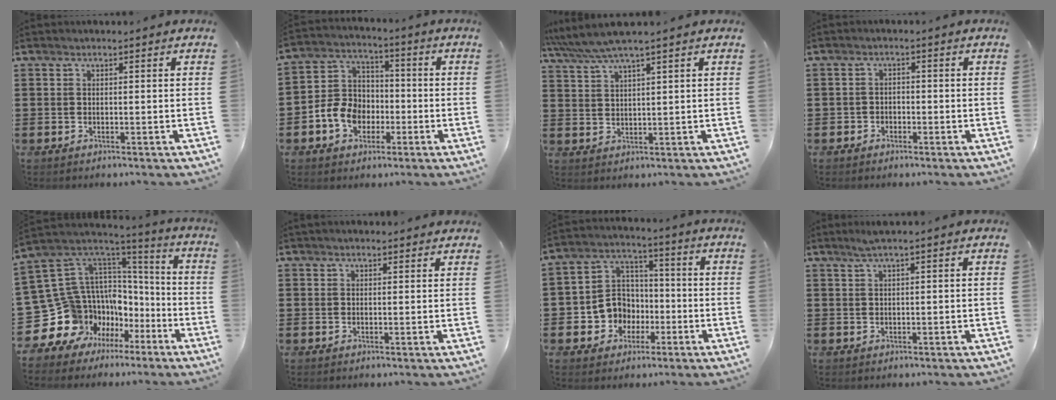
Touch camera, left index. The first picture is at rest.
{"total": 8.0, "force": [-3.0, 6.5, 3.6], "torque": [-0.106, 0.017, -0.061]}
{"total": 4.3, "force": [3.3, -0.3, 2.7], "torque": [-0.064, -0.007, 0.056]}
{"total": 1.7, "force": [-1.4, 1.0, -0.1], "torque": [-0.005, 0.002, -0.032]}
{"total": 13.6, "force": [-5.6, 12.0, 3.1], "torque": [-0.111, -0.041, -0.051]}
{"total": 1.0, "force": [1.0, 0.2, 0.1], "torque": [-0.004, 0.001, 0.019]}
{"total": 7.8, "force": [-1.9, 7.2, 2.2], "torque": [-0.081, 0.007, -0.038]}
{"total": 1.6, "force": [0.9, -0.2, 1.3], "torque": [-0.024, 0.000, 0.016]}